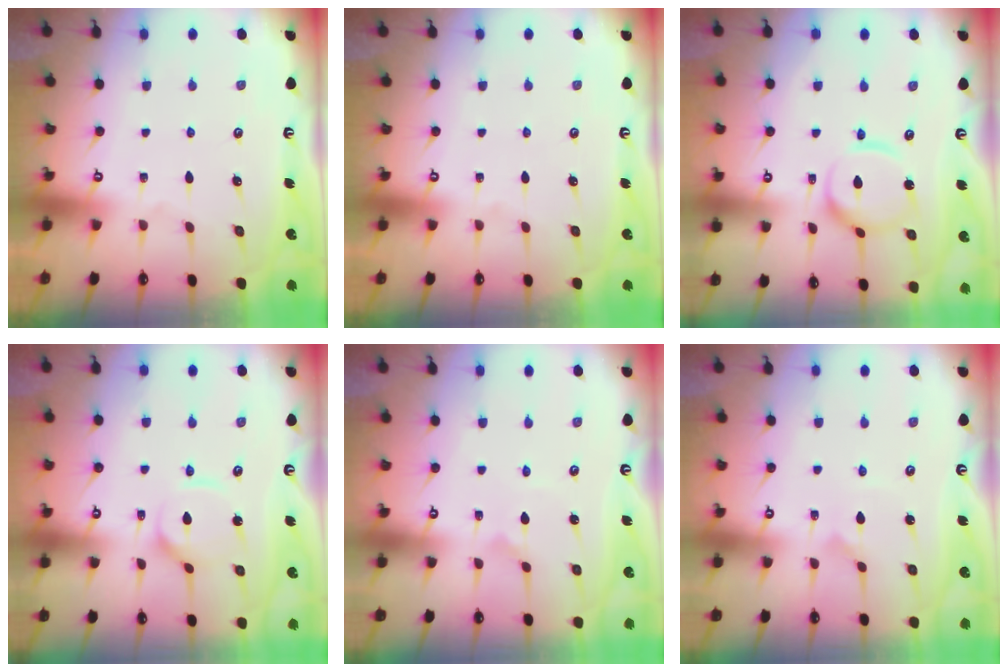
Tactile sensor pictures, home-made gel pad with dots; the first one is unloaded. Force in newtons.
{"total": 0.0}
{"total": 11.3, "press": 11.3, "slide": 1.0}
{"total": 4.8, "press": 4.8, "slide": 0.3}
{"total": 1.0, "press": 1.0, "slide": 0.1}
{"total": 1.3, "press": 1.3, "slide": 0.0}